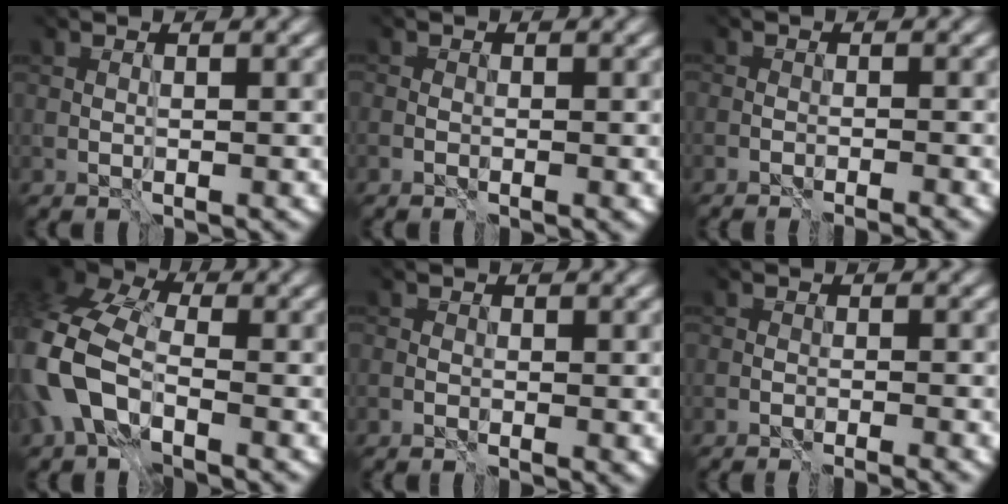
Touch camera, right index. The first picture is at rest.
{"total": 0.7, "force": [-0.5, 0.5, 0.1], "torque": [-0.005, -0.003, -0.010]}
{"total": 1.2, "force": [-1.2, 0.2, 0.4], "torque": [0.006, 0.000, -0.020]}
{"total": 9.3, "force": [-1.7, 6.2, 6.6], "torque": [-0.191, 0.004, -0.052]}
{"total": 0.8, "force": [-0.4, 0.7, 0.3], "torque": [-0.010, -0.003, -0.009]}
{"total": 1.1, "force": [-0.8, 0.3, 0.6], "torque": [-0.005, -0.005, -0.016]}